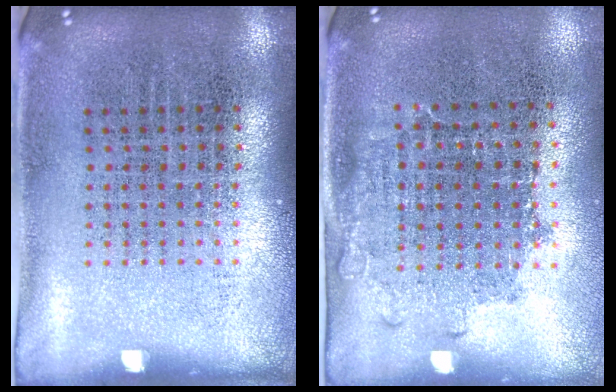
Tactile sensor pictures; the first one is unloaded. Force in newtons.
{"total": 1.2, "press": 0.9, "slide": 0.8}